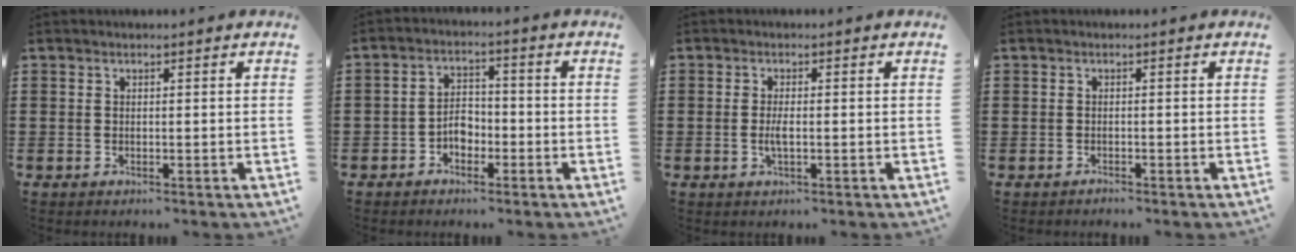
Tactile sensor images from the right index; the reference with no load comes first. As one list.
[{"total": 3.6, "force": [-1.8, 2.4, 1.9], "torque": [-0.040, 0.008, -0.035]}, {"total": 2.3, "force": [-0.4, 0.7, 2.1], "torque": [-0.053, -0.005, -0.012]}, {"total": 0.7, "force": [-0.6, 0.2, 0.0], "torque": [0.000, 0.003, -0.015]}]